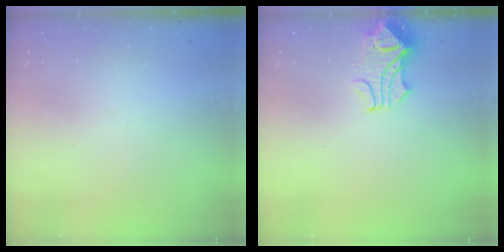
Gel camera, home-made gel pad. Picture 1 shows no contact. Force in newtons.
{"total": 2.1, "press": 2.0, "slide": 0.7}